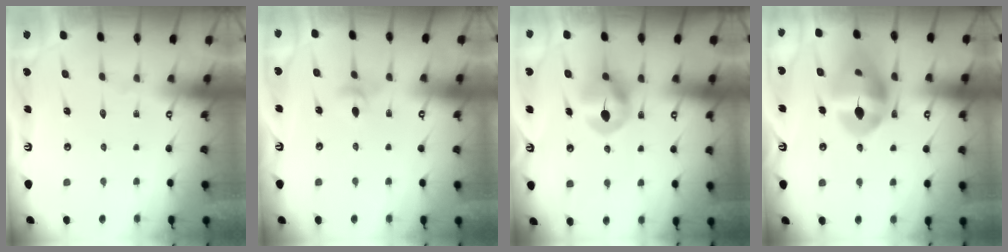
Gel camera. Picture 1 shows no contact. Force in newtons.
{"total": 3.5, "press": 3.4, "slide": 0.6}
{"total": 7.4, "press": 7.4, "slide": 0.3}
{"total": 14.5, "press": 14.4, "slide": 1.5}